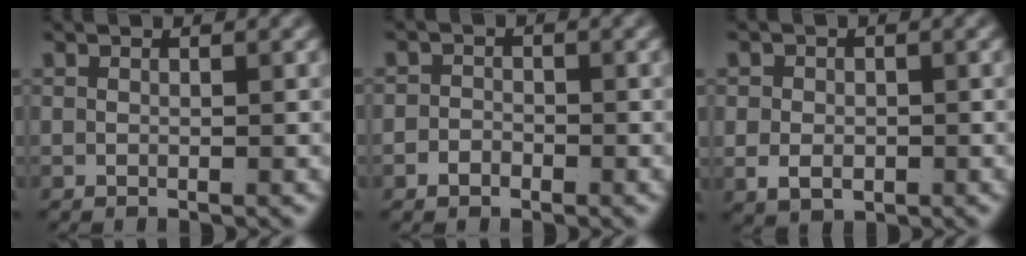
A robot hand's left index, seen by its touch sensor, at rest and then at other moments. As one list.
[{"total": 1.6, "force": [-1.2, 1.0, 0.1], "torque": [0.005, -0.009, -0.021]}, {"total": 3.0, "force": [-0.5, 2.5, 1.6], "torque": [-0.030, -0.017, 0.002]}]